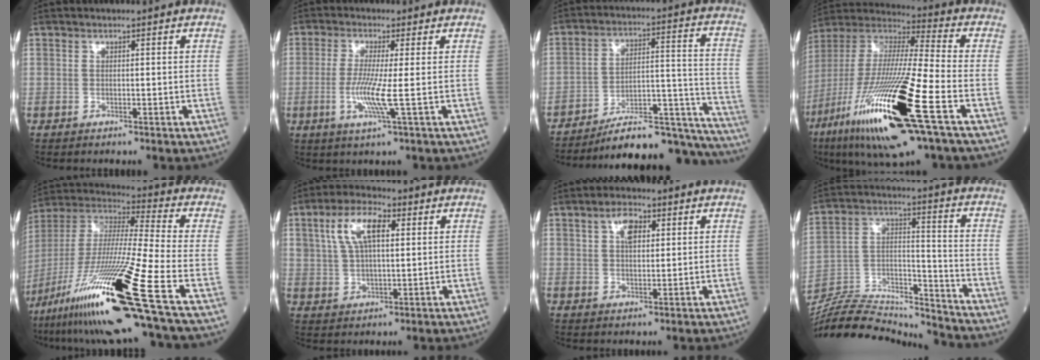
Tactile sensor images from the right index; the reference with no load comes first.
{"total": 5.7, "force": [-1.0, -0.8, 5.5], "torque": [-0.119, -0.016, -0.025]}
{"total": 22.3, "force": [-21.1, 2.5, 6.7], "torque": [-0.042, 0.045, -0.301]}
{"total": 25.7, "force": [-10.8, 2.5, 23.1], "torque": [-0.474, -0.058, -0.202]}
{"total": 25.9, "force": [-13.8, -0.7, 22.0], "torque": [-0.427, -0.053, -0.257]}
{"total": 8.9, "force": [3.1, 3.7, 7.4], "torque": [-0.150, 0.019, 0.060]}
{"total": 4.3, "force": [1.8, 2.1, 3.3], "torque": [-0.060, 0.010, 0.031]}
{"total": 18.8, "force": [-18.4, 1.0, 3.6], "torque": [-0.072, 0.028, -0.308]}